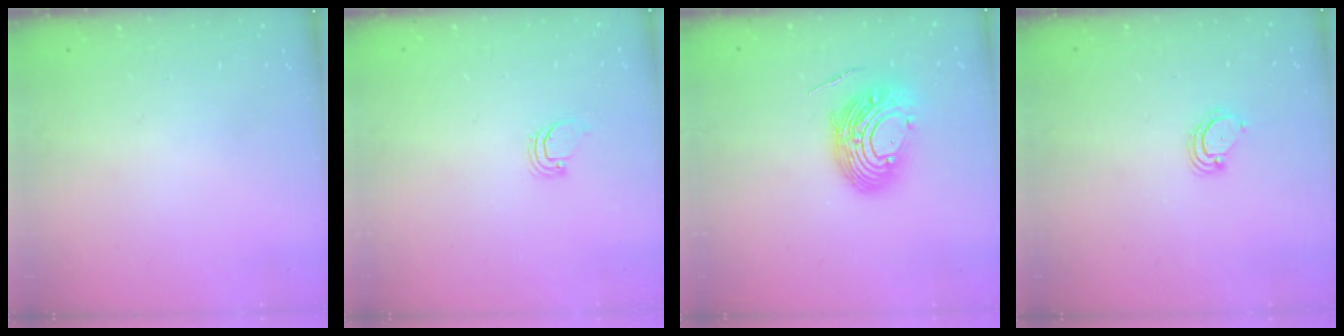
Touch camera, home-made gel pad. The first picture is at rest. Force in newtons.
{"total": 0.9, "press": 0.9, "slide": 0.0}
{"total": 13.4, "press": 13.3, "slide": 1.5}
{"total": 3.2, "press": 3.2, "slide": 0.3}